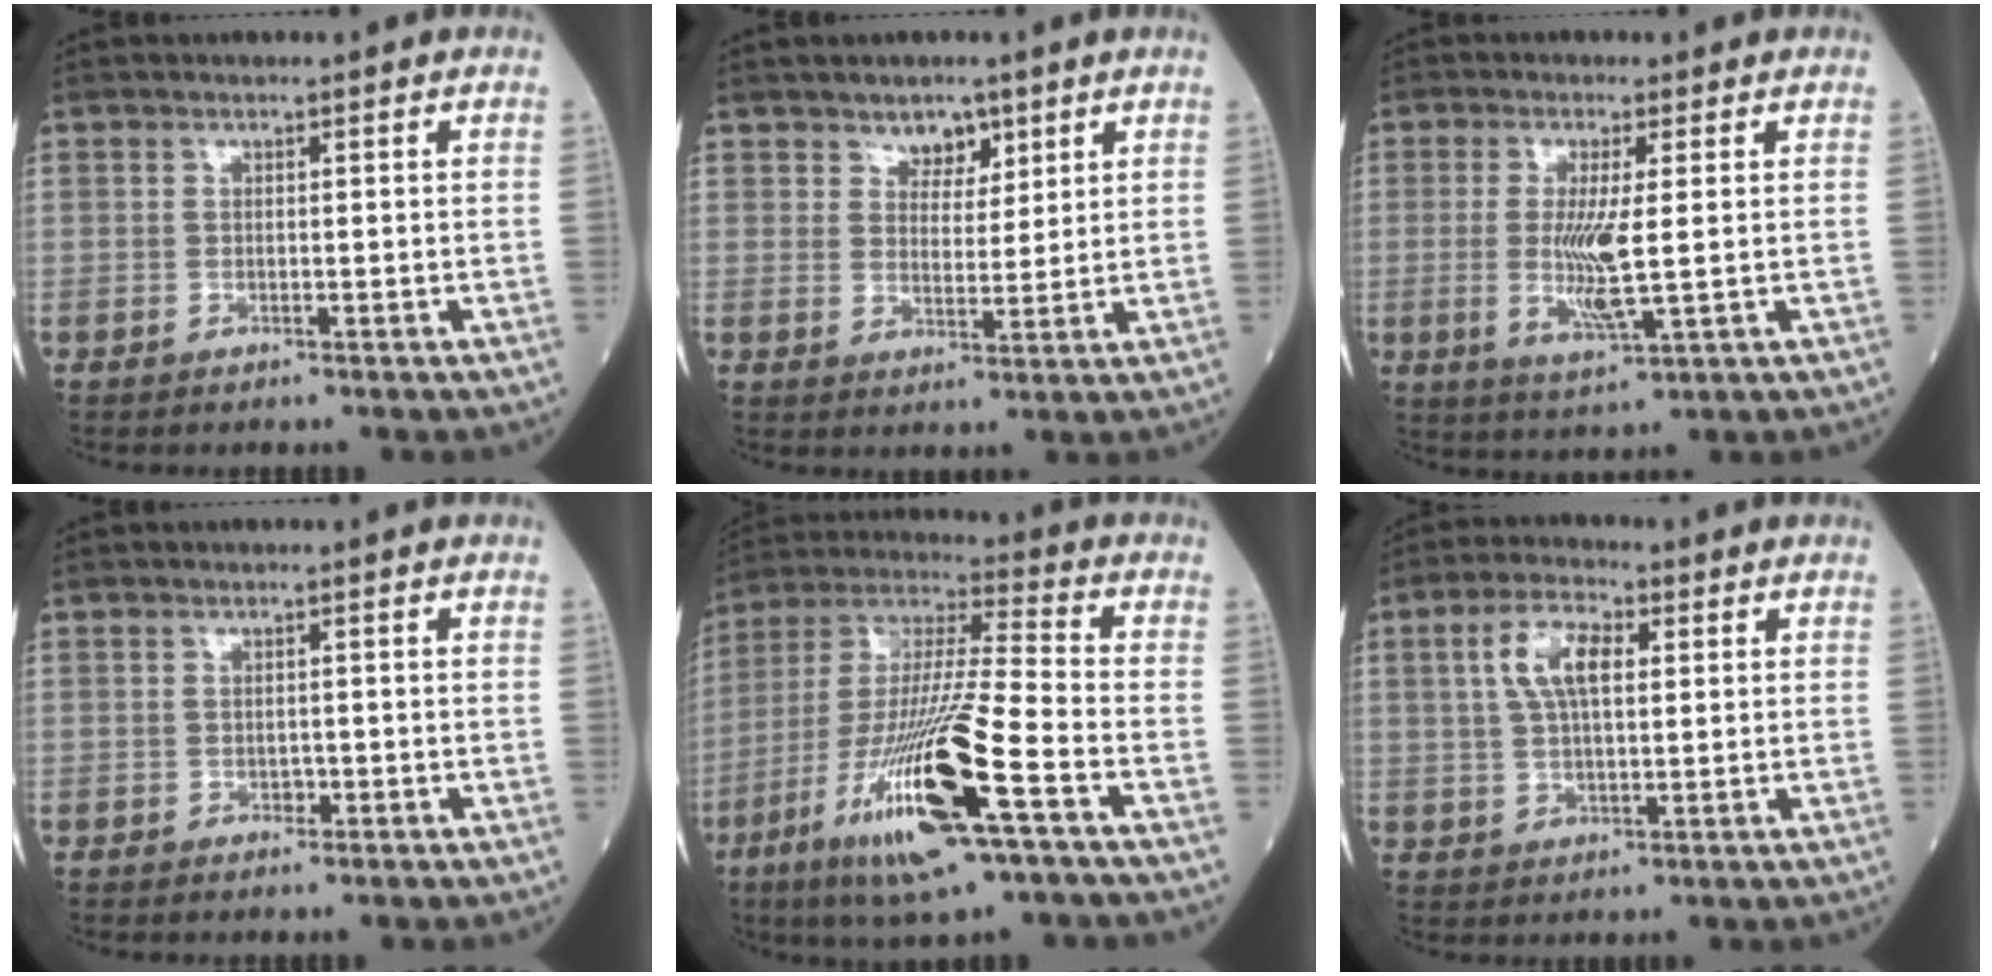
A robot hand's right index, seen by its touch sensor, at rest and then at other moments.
{"total": 4.0, "force": [2.7, 2.3, 1.7], "torque": [-0.019, 0.000, 0.045]}
{"total": 6.9, "force": [-0.1, 0.6, 6.9], "torque": [-0.149, -0.020, 0.001]}
{"total": 0.8, "force": [-0.3, 0.6, 0.4], "torque": [-0.006, 0.002, -0.005]}
{"total": 20.1, "force": [-8.7, 1.3, 18.0], "torque": [-0.381, -0.035, -0.162]}
{"total": 7.5, "force": [2.2, 3.0, 6.6], "torque": [-0.135, 0.015, 0.041]}